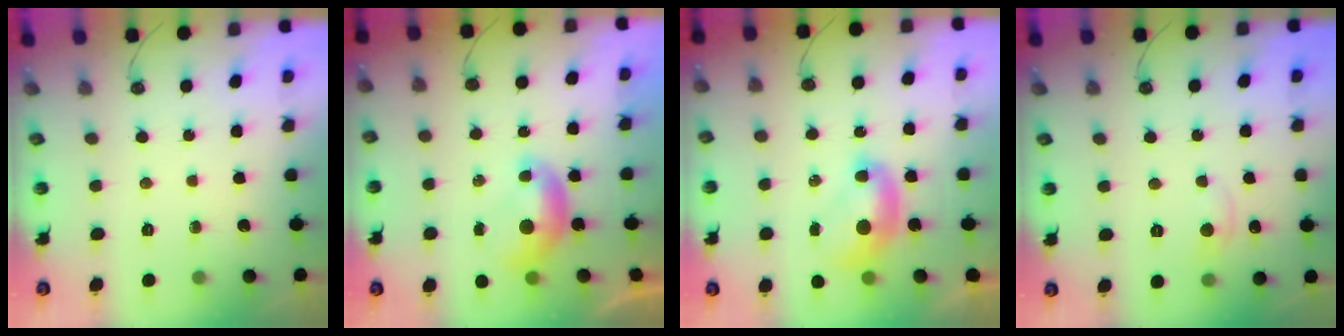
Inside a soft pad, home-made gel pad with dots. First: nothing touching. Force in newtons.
{"total": 0.0}
{"total": 2.2, "press": 2.2, "slide": 0.2}
{"total": 1.1, "press": 1.0, "slide": 0.5}